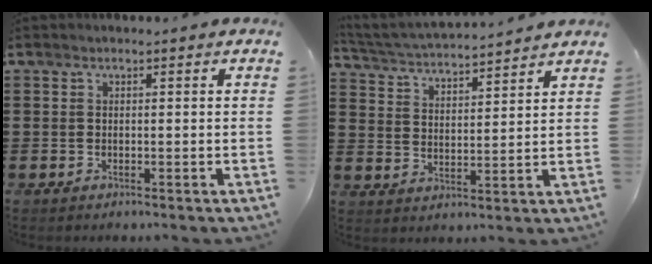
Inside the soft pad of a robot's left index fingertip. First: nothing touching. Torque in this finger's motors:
{"motor_torque": [0.14, -0.13, 0.18, 0.07]}